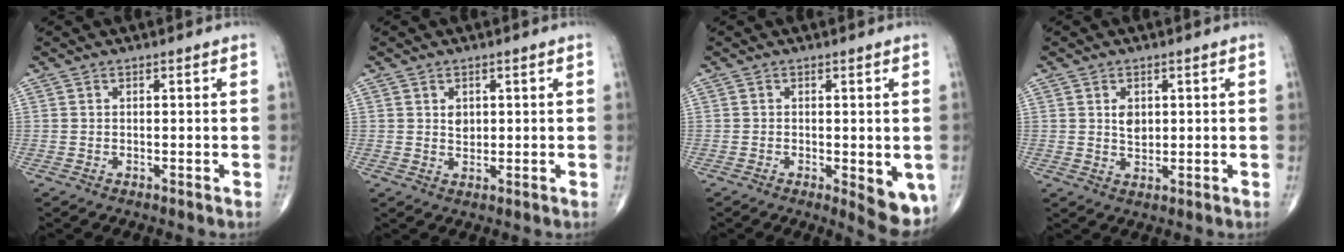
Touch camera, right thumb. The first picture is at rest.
{"total": 2.2, "force": [0.7, 1.6, 1.3], "torque": [-0.013, -0.005, 0.014]}
{"total": 7.1, "force": [-1.9, 2.7, 6.3], "torque": [-0.068, -0.014, -0.020]}
{"total": 3.2, "force": [0.9, 2.2, 2.2], "torque": [-0.027, -0.007, 0.017]}